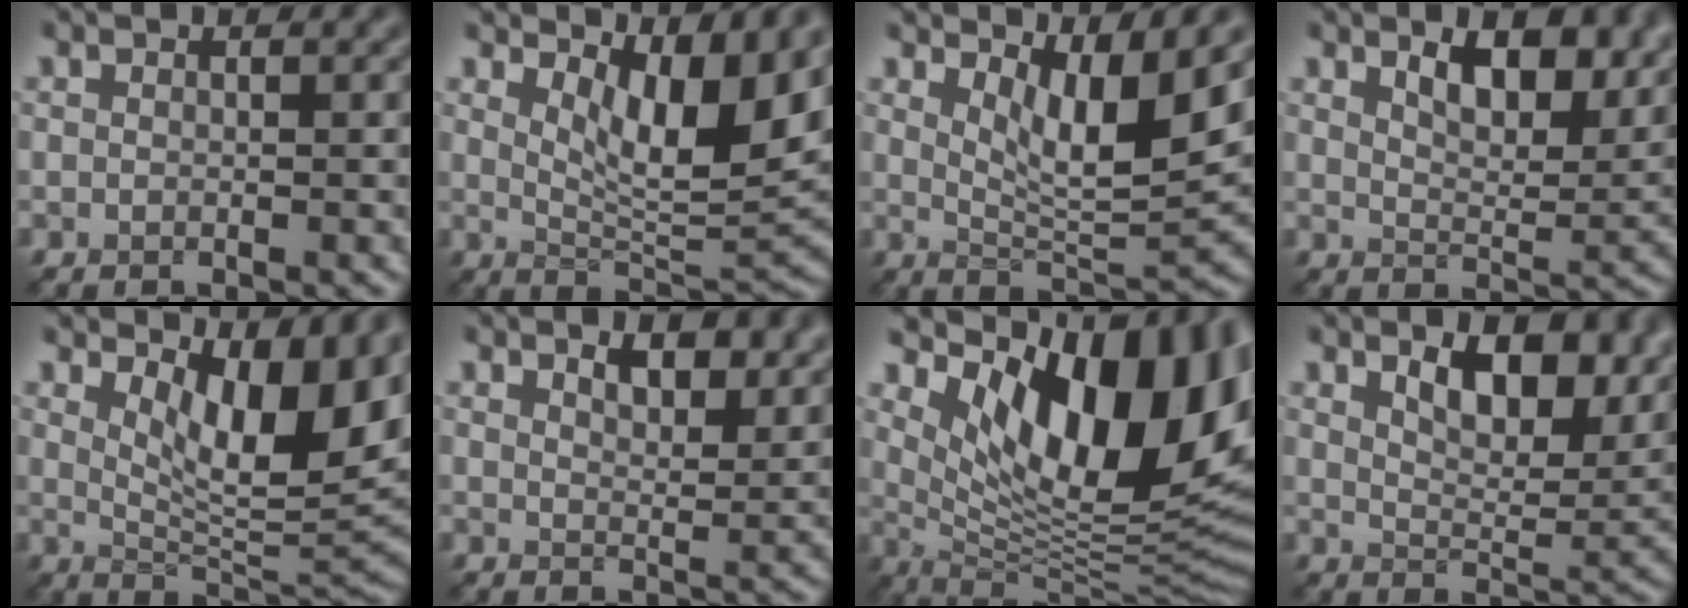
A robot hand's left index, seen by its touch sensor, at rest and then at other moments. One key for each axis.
{"total": 7.9, "fx": 3.5, "fy": 2.7, "fz": 6.5, "tx": -0.104, "ty": -0.019, "tz": 0.059}
{"total": 6.0, "fx": 2.9, "fy": 1.5, "fz": 5.1, "tx": -0.079, "ty": -0.015, "tz": 0.053}
{"total": 7.4, "fx": 4.3, "fy": 2.9, "fz": 5.3, "tx": -0.084, "ty": -0.003, "tz": 0.067}
{"total": 9.2, "fx": 3.7, "fy": 3.6, "fz": 7.6, "tx": -0.119, "ty": -0.017, "tz": 0.064}
{"total": 4.2, "fx": 3.0, "fy": 1.5, "fz": 2.6, "tx": -0.041, "ty": -0.001, "tz": 0.040}
{"total": 15.4, "fx": 5.3, "fy": 7.0, "fz": 12.7, "tx": -0.159, "ty": -0.008, "tz": 0.095}
{"total": 9.4, "fx": 4.7, "fy": 4.2, "fz": 7.0, "tx": -0.106, "ty": 0.000, "tz": 0.076}